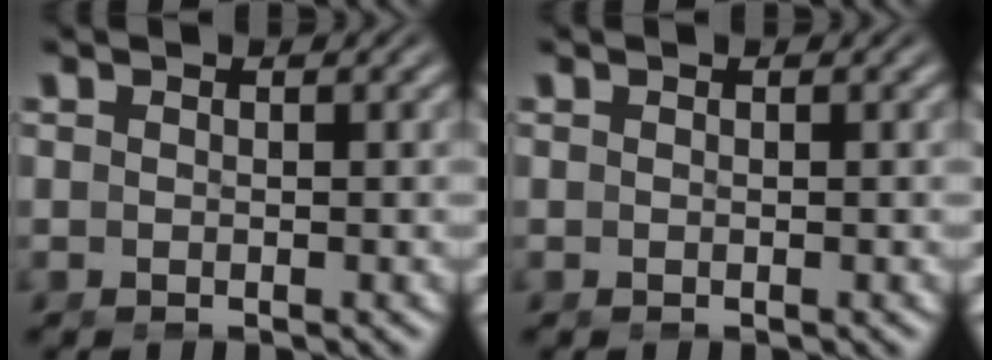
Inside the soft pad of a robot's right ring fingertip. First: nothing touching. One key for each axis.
{"total": 0.0}